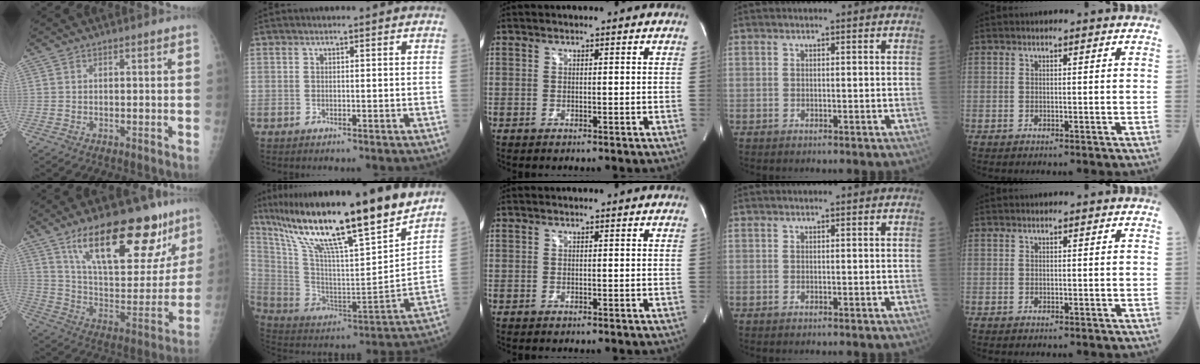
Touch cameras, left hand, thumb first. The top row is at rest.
{"thumb": {"total": 26.4, "force": [16.1, 10.4, 18.2], "torque": [-0.221, -0.053, 0.256]}, "index": {"total": 24.7, "force": [19.7, 1.0, 14.9], "torque": [-0.262, -0.022, 0.329]}}